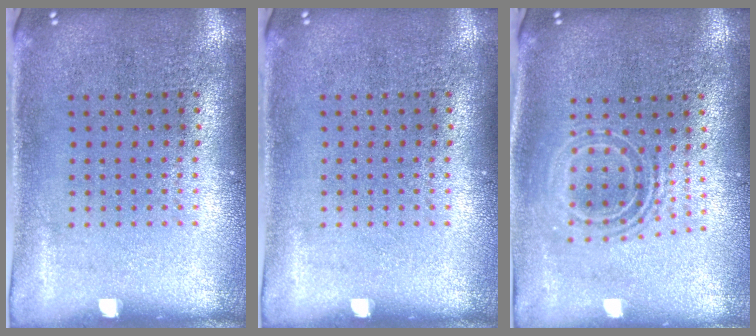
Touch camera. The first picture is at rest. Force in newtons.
{"total": 0.0}
{"total": 1.6, "press": 1.3, "slide": 1.0}